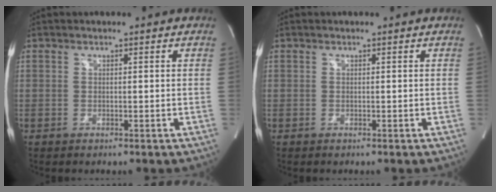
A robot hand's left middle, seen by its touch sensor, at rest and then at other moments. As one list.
[{"total": 0.0}]